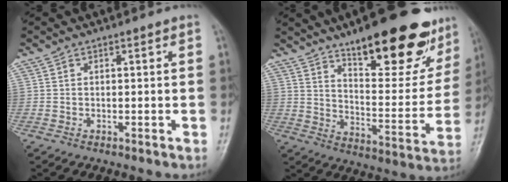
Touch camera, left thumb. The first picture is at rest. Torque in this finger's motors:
{"motor_torque": [1.92, 1.81, 1.45, -1.32, 0.09]}